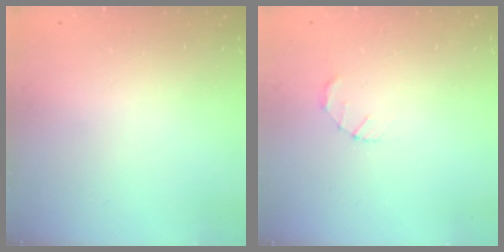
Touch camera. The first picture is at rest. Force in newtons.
{"total": 1.5, "press": 1.5, "slide": 0.3}